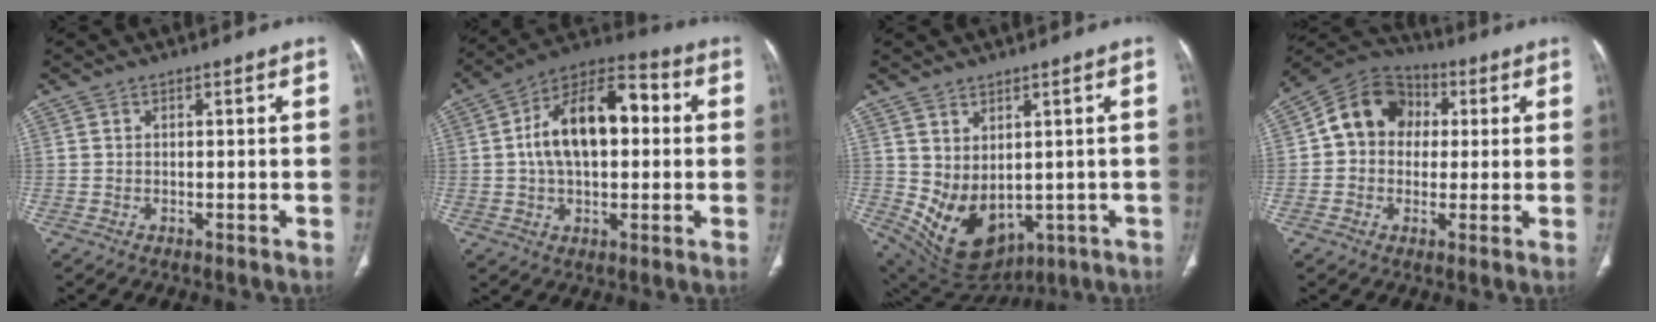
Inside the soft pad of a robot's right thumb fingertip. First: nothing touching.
{"total": 17.2, "force": [1.9, 9.6, 14.1], "torque": [-0.223, 0.037, 0.023]}
{"total": 12.3, "force": [-0.6, 8.6, 8.8], "torque": [-0.139, -0.010, 0.033]}
{"total": 11.9, "force": [1.6, 10.1, 6.1], "torque": [-0.080, 0.023, 0.012]}